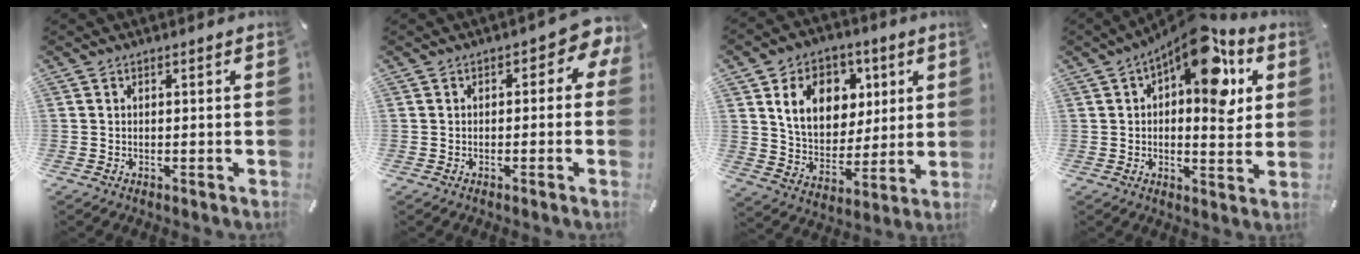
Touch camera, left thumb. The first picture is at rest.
{"total": 4.5, "force": [0.3, 2.5, 3.7], "torque": [-0.047, 0.002, -0.001]}
{"total": 14.6, "force": [5.5, 11.6, 7.0], "torque": [-0.118, -0.007, 0.106]}
{"total": 16.1, "force": [7.8, 7.3, 12.1], "torque": [-0.159, -0.048, 0.126]}